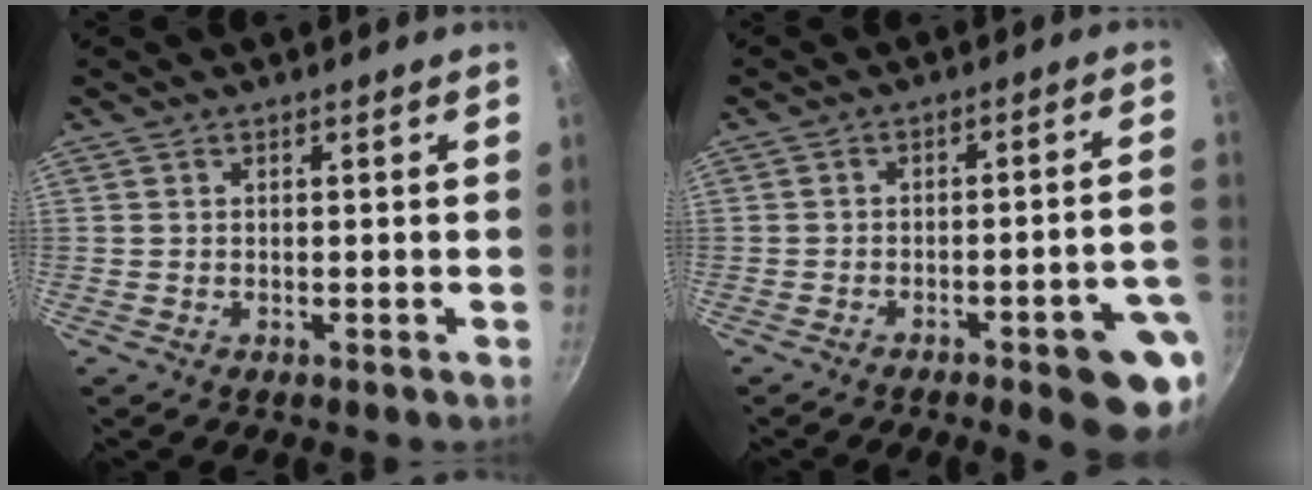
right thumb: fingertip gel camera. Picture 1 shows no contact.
{"total": 12.2, "force": [-5.9, 2.5, 10.3], "torque": [-0.095, 0.042, -0.069]}